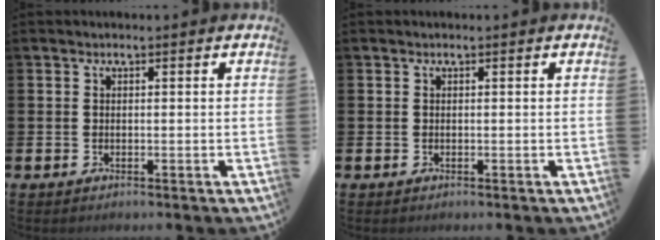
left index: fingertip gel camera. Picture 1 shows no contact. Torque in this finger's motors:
{"motor_torque": [0.00, 0.00, 0.00, 0.00]}